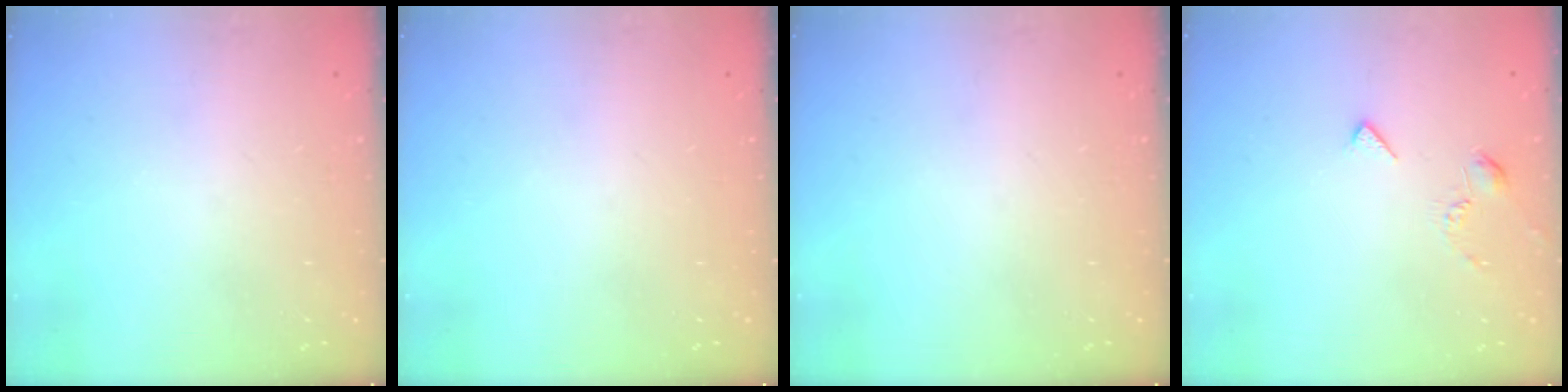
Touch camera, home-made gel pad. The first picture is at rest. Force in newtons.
{"total": 0.0}
{"total": 0.0}
{"total": 3.0, "press": 2.9, "slide": 0.7}